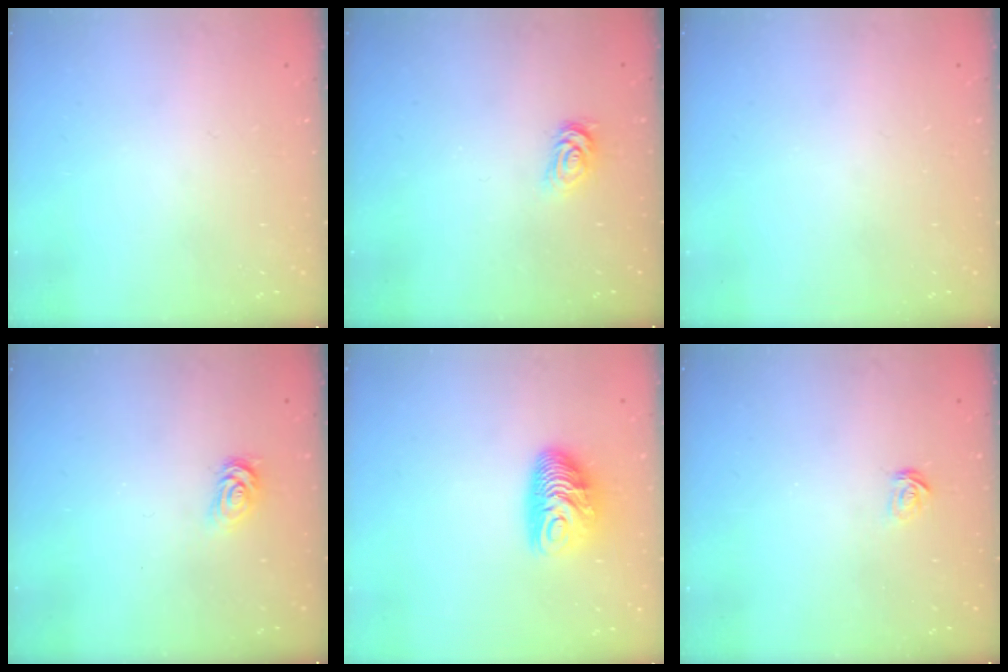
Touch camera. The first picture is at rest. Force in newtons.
{"total": 2.6, "press": 2.6, "slide": 0.4}
{"total": 0.0}
{"total": 2.6, "press": 2.6, "slide": 0.4}
{"total": 9.7, "press": 9.7, "slide": 0.4}
{"total": 2.3, "press": 2.3, "slide": 0.2}